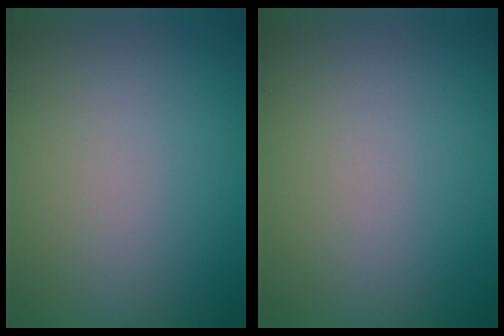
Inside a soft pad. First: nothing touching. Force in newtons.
{"total": 0.0}